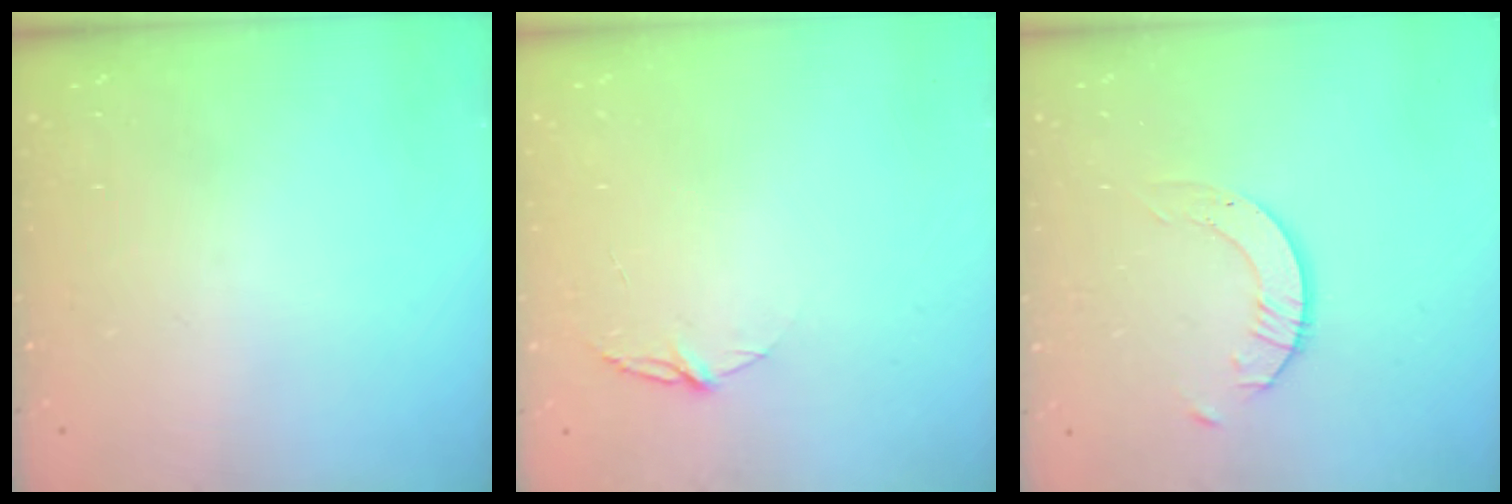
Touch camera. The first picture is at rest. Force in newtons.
{"total": 4.8, "press": 4.8, "slide": 0.5}
{"total": 2.7, "press": 2.7, "slide": 0.2}